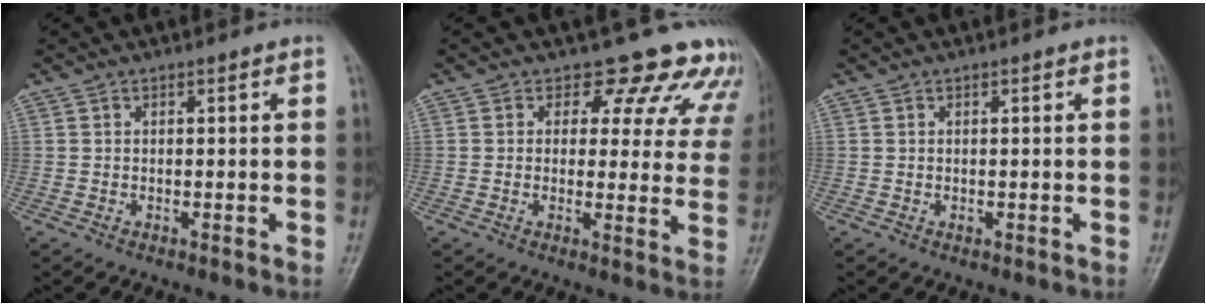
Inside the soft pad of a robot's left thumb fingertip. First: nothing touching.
{"total": 11.0, "force": [9.6, 4.9, 1.7], "torque": [0.035, -0.056, 0.083]}
{"total": 0.7, "force": [0.1, 0.5, 0.5], "torque": [-0.004, 0.000, 0.003]}